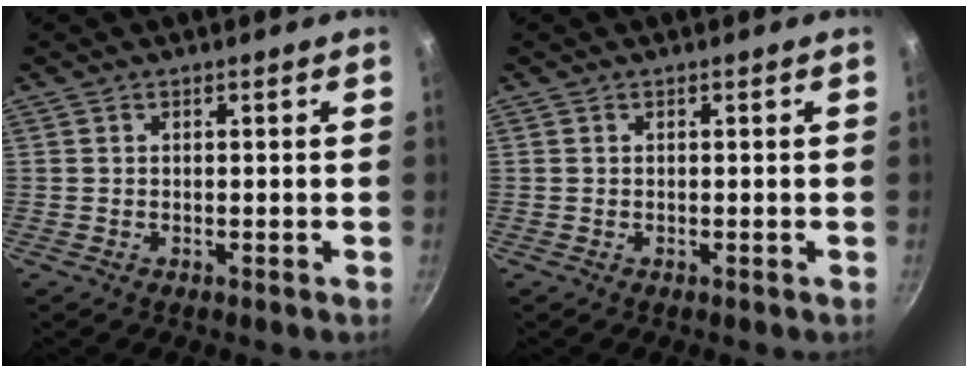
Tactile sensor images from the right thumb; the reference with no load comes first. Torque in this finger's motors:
{"motor_torque": [-0.01, 0.01, 0.00, 0.00, 0.01]}